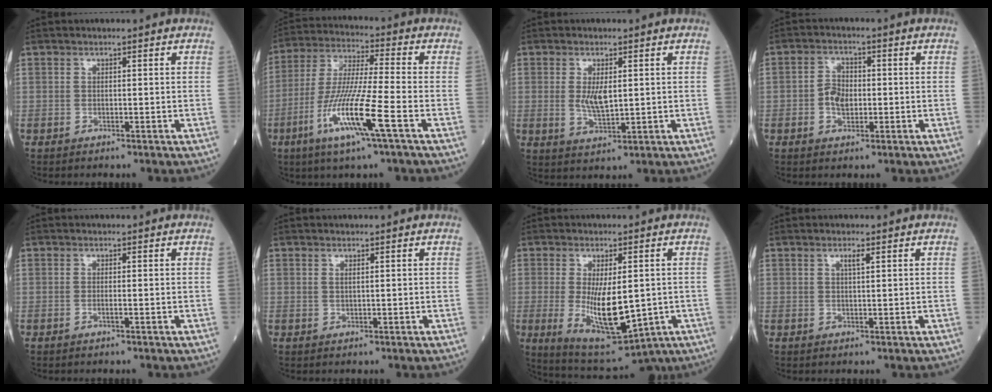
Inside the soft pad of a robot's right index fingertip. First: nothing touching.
{"total": 13.3, "force": [-5.4, -0.7, 12.2], "torque": [-0.252, -0.020, -0.107]}
{"total": 4.2, "force": [0.6, 0.9, 4.1], "torque": [-0.082, -0.008, 0.015]}
{"total": 3.5, "force": [-0.6, 2.1, 2.8], "torque": [-0.057, 0.005, -0.014]}
{"total": 0.9, "force": [-0.3, -0.5, 0.7], "torque": [-0.017, -0.001, -0.006]}
{"total": 0.7, "force": [0.3, -0.3, 0.6], "torque": [-0.016, -0.001, 0.006]}
{"total": 12.7, "force": [-2.3, 4.1, 11.8], "torque": [-0.207, -0.026, -0.020]}
{"total": 1.3, "force": [0.7, 0.1, 1.1], "torque": [-0.024, -0.002, 0.011]}